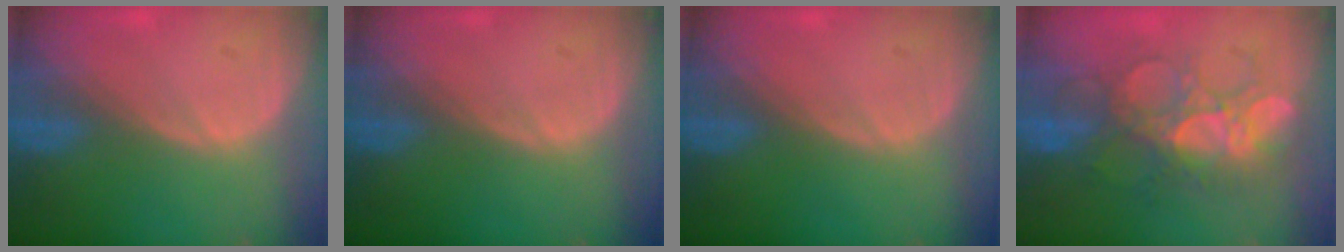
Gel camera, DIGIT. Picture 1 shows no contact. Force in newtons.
{"total": 0.0}
{"total": 0.0}
{"total": 8.8, "press": 8.7, "slide": 1.6}